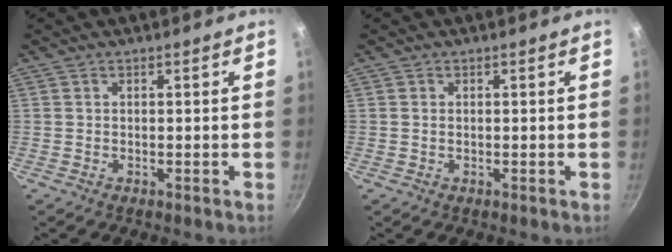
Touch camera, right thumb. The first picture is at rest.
{"total": 0.6, "force": [0.1, 0.4, 0.4], "torque": [-0.007, 0.002, 0.002]}